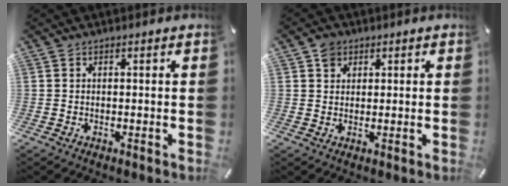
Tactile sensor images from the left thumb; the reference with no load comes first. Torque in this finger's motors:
{"motor_torque": [0.20, -0.02, 0.04, -0.47, -0.01]}